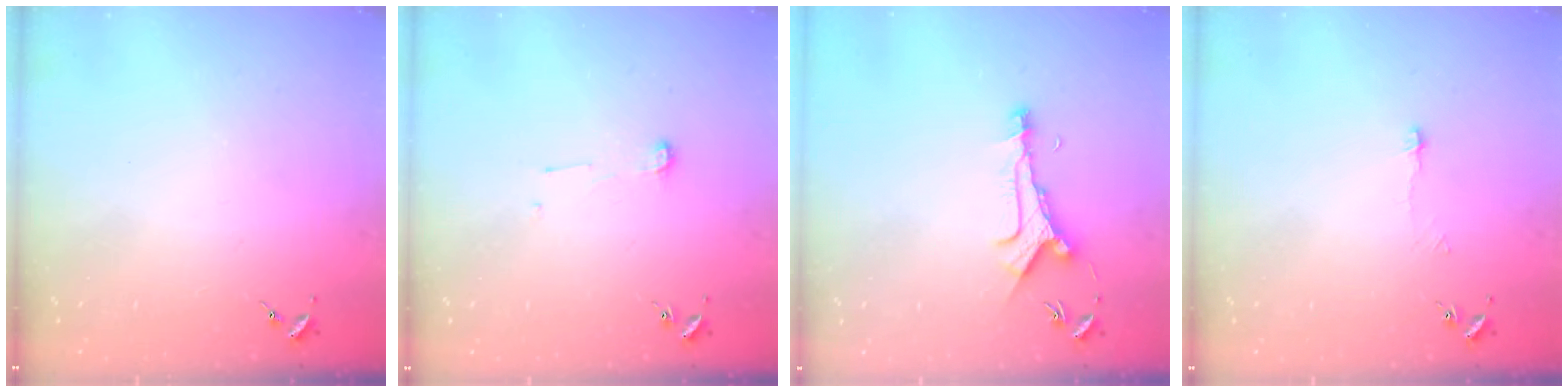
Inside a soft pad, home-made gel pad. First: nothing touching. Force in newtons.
{"total": 3.6, "press": 3.6, "slide": 0.3}
{"total": 8.6, "press": 8.6, "slide": 0.7}
{"total": 3.2, "press": 3.2, "slide": 0.3}